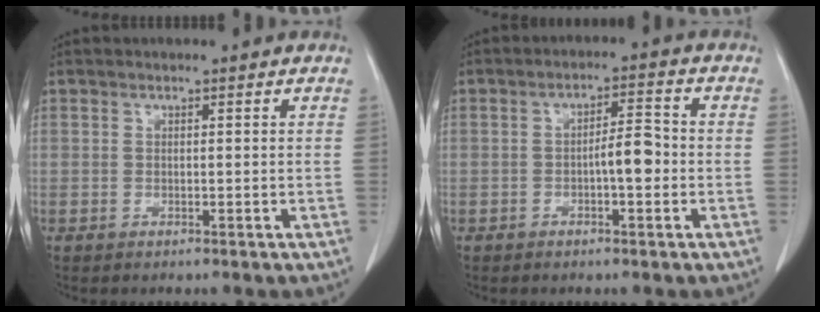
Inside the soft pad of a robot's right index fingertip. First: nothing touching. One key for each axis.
{"total": 4.4, "fx": -0.9, "fy": 1.1, "fz": 4.1, "tx": -0.063, "ty": 0.014, "tz": -0.011}